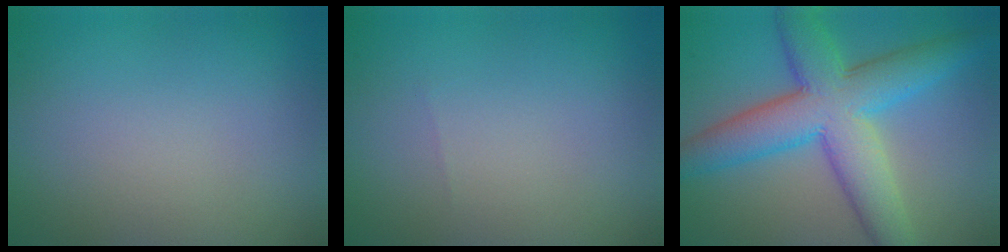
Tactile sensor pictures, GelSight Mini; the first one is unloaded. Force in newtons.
{"total": 0.0}
{"total": 8.9, "press": 8.9, "slide": 0.2}